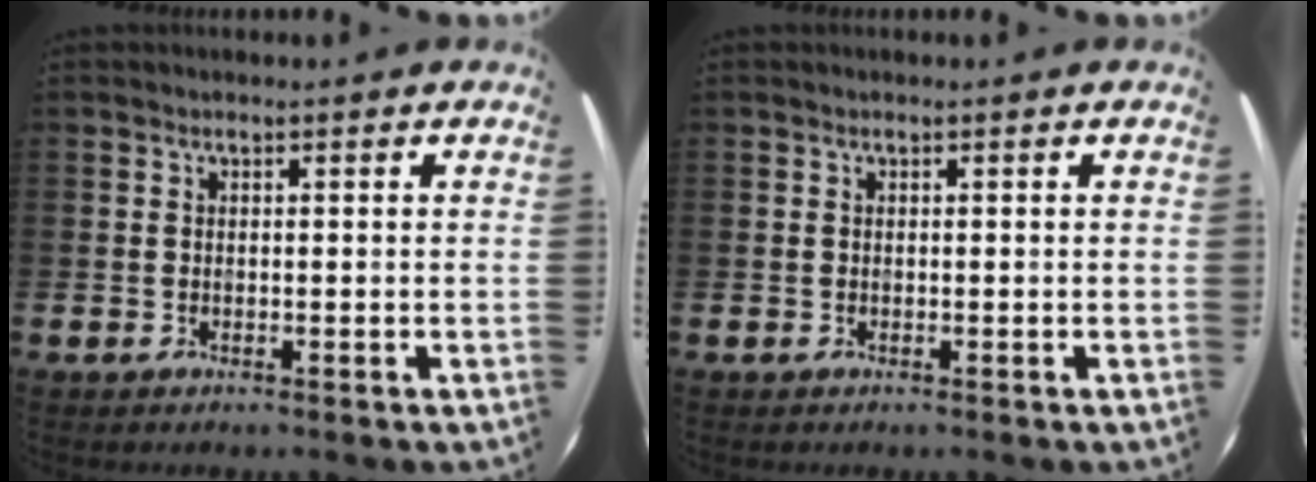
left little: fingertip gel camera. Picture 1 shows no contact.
{"total": 0.0}